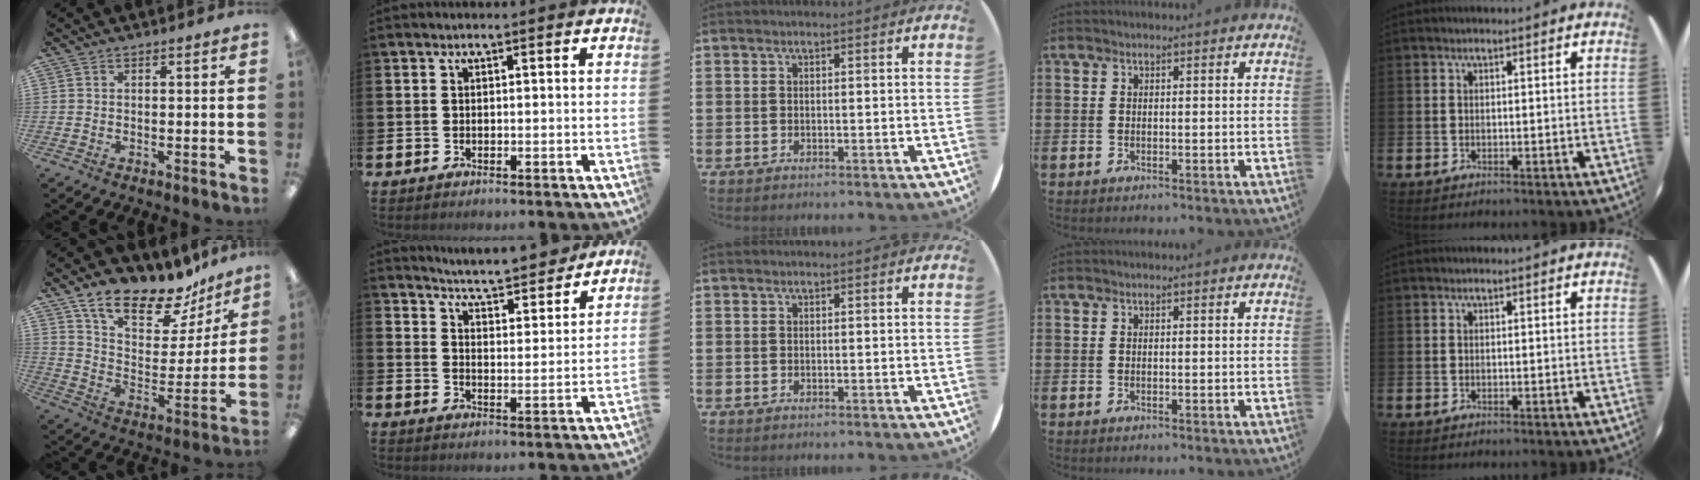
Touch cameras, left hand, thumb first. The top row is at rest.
{"thumb": {"total": 17.8, "force": [13.9, 7.2, 8.5], "torque": [-0.141, -0.096, 0.240]}, "index": {"total": 5.5, "force": [5.5, 0.3, 0.6], "torque": [-0.019, -0.054, 0.089]}}